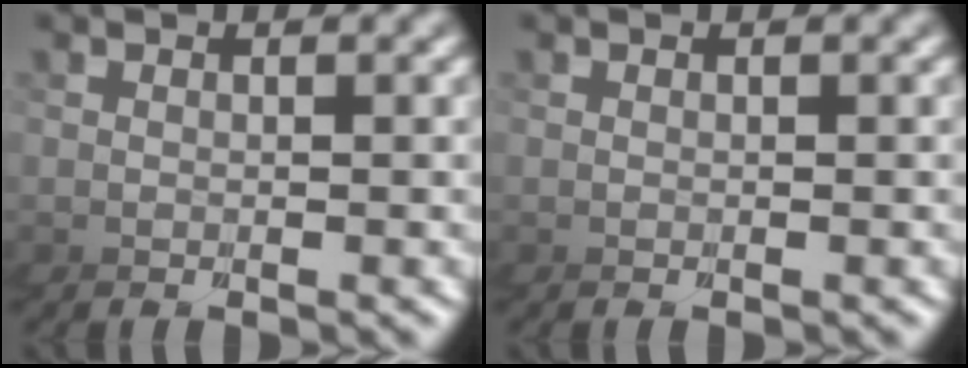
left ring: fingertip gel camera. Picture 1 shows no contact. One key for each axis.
{"total": 0.0}